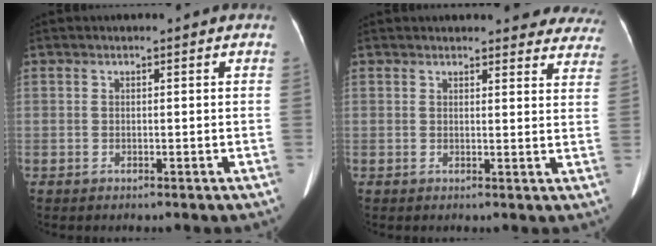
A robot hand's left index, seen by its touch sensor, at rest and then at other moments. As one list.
[{"total": 18.0, "force": [16.8, 4.7, 4.7], "torque": [-0.035, -0.022, 0.173]}]